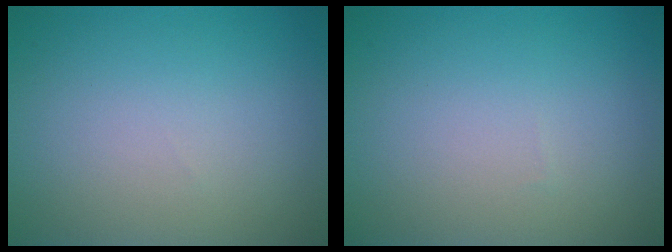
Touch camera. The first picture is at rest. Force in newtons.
{"total": 0.0}